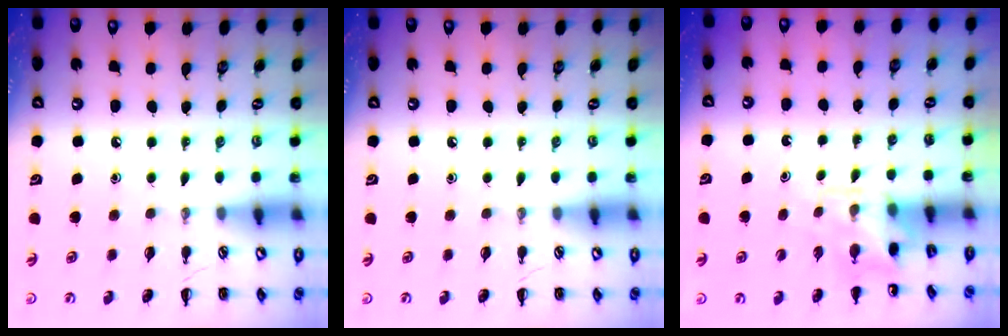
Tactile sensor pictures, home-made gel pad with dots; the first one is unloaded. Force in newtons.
{"total": 0.0}
{"total": 3.4, "press": 3.2, "slide": 1.1}